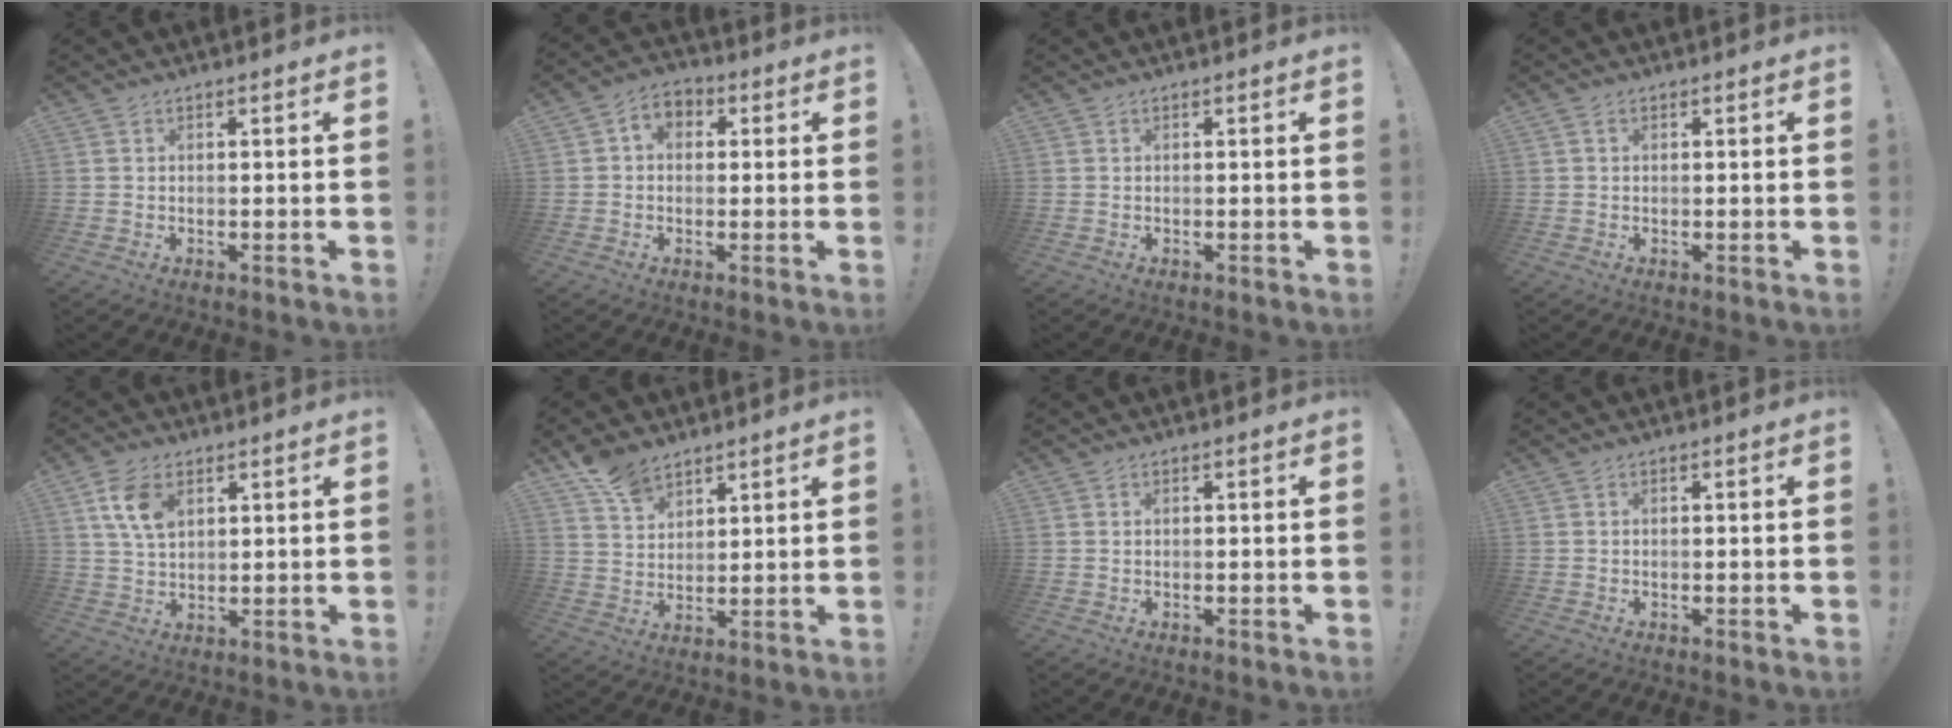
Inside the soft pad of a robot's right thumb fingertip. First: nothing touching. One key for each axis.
{"total": 5.0, "fx": 0.3, "fy": 4.1, "fz": 2.9, "tx": -0.042, "ty": 0.005, "tz": 0.007}
{"total": 0.0}
{"total": 0.7, "fx": 0.2, "fy": 0.6, "fz": 0.4, "tx": -0.005, "ty": 0.002, "tz": 0.003}
{"total": 9.1, "fx": 3.8, "fy": 5.7, "fz": 6.1, "tx": -0.109, "ty": -0.005, "tz": 0.073}
{"total": 8.6, "fx": 6.7, "fy": 4.5, "fz": 2.9, "tx": -0.051, "ty": -0.040, "tz": 0.129}
{"total": 0.0}
{"total": 0.0}